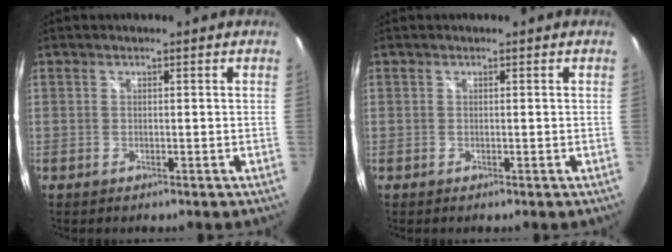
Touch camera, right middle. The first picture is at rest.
{"total": 0.0}